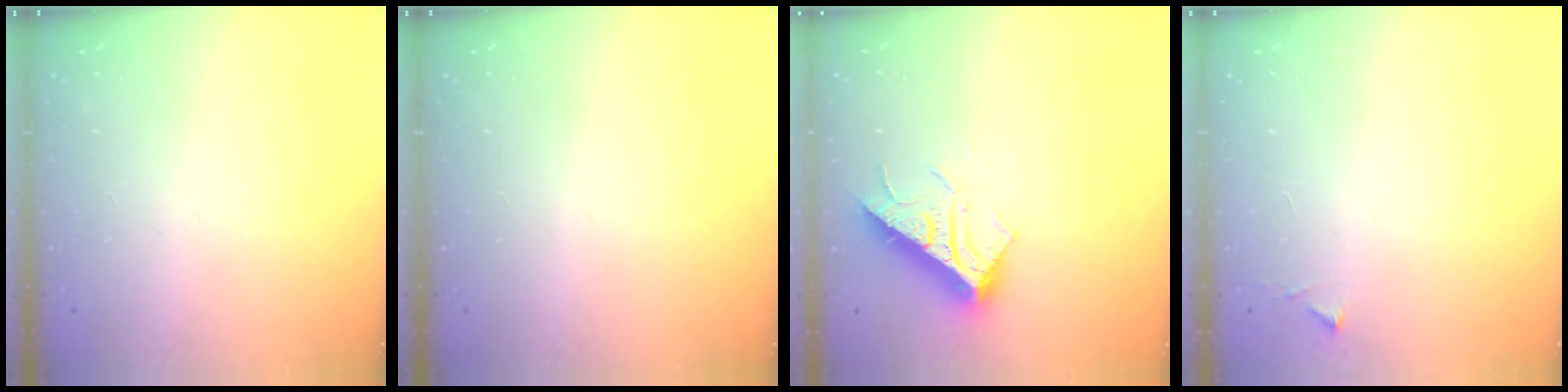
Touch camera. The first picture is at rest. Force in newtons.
{"total": 0.0}
{"total": 17.0, "press": 17.0, "slide": 0.3}
{"total": 4.8, "press": 4.8, "slide": 0.6}